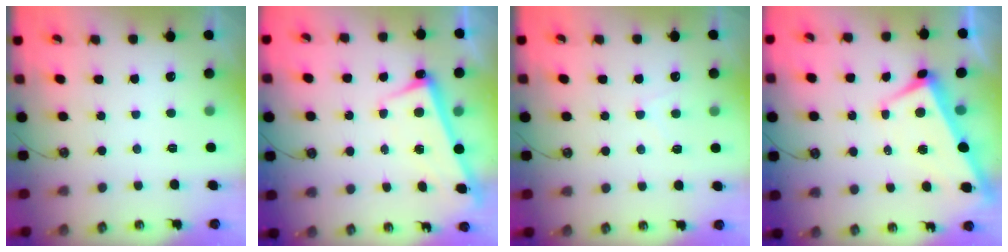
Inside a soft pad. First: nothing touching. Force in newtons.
{"total": 2.5, "press": 2.4, "slide": 0.9}
{"total": 2.9, "press": 2.9, "slide": 0.4}
{"total": 1.7, "press": 1.4, "slide": 0.9}